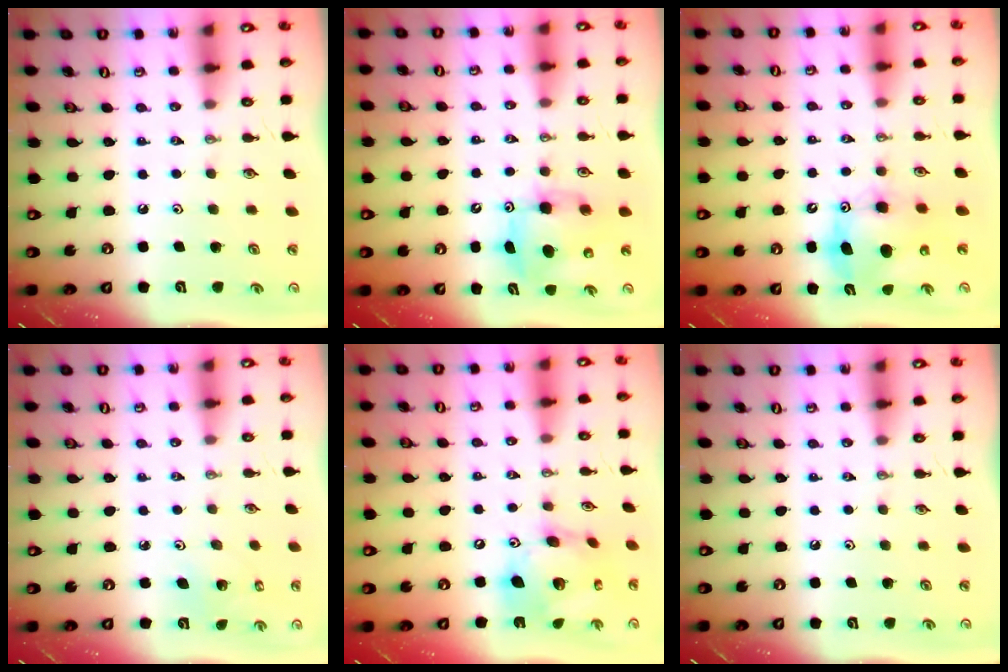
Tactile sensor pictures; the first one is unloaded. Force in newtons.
{"total": 7.1, "press": 6.8, "slide": 1.9}
{"total": 9.4, "press": 9.4, "slide": 0.6}
{"total": 1.8, "press": 1.8, "slide": 0.1}
{"total": 17.4, "press": 17.4, "slide": 1.8}
{"total": 0.0}